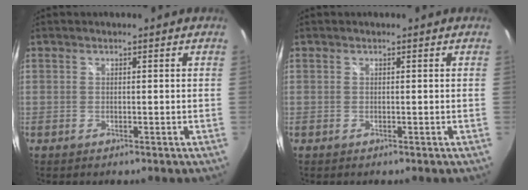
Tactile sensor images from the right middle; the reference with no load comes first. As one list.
[{"total": 0.0}]